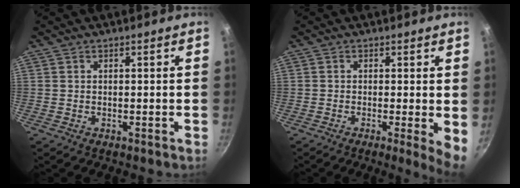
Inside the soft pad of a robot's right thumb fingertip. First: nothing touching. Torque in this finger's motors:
{"motor_torque": [-0.10, 0.46, -0.15, -0.10, 0.00]}